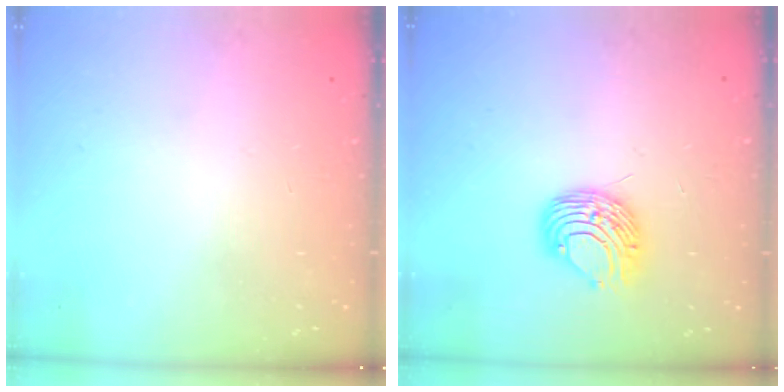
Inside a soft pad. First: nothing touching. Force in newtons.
{"total": 8.9, "press": 8.9, "slide": 0.7}